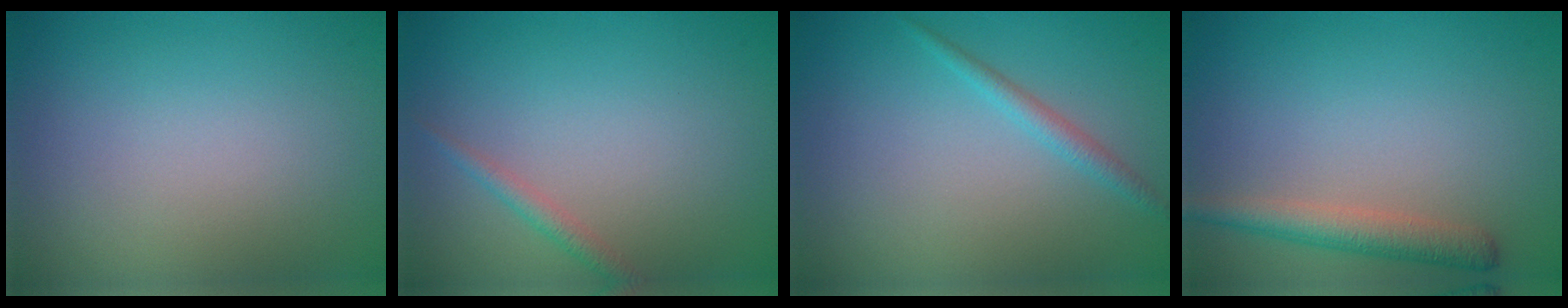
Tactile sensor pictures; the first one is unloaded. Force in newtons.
{"total": 1.3, "press": 1.3, "slide": 0.0}
{"total": 1.5, "press": 1.5, "slide": 0.1}
{"total": 3.0, "press": 3.0, "slide": 0.2}